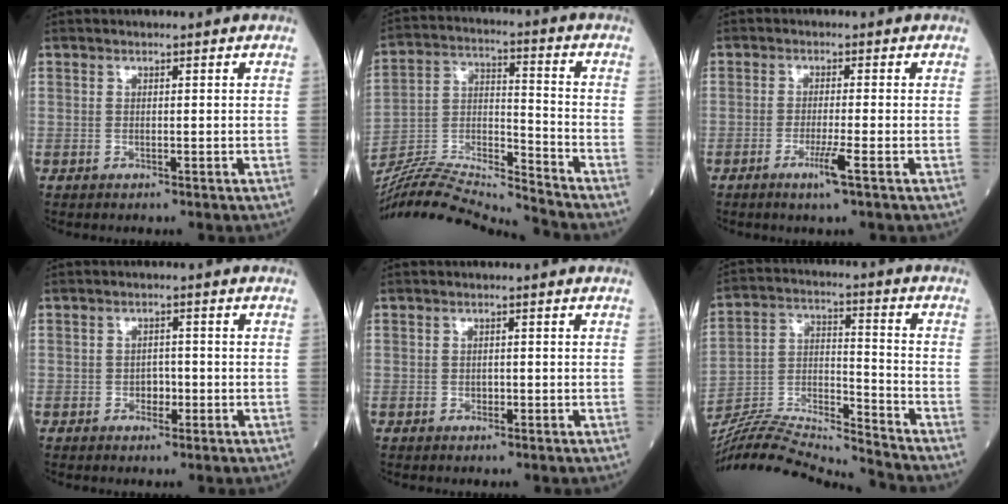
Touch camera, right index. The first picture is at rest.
{"total": 17.6, "force": [-16.9, -1.6, 4.5], "torque": [-0.083, 0.013, -0.302]}
{"total": 3.4, "force": [-1.7, -0.6, 2.9], "torque": [-0.056, -0.009, -0.035]}
{"total": 2.0, "force": [-0.7, 1.4, 1.3], "torque": [-0.013, 0.007, -0.010]}
{"total": 0.7, "force": [-0.2, 0.5, 0.4], "torque": [-0.004, 0.002, -0.004]}
{"total": 17.5, "force": [-16.8, -1.5, 4.5], "torque": [-0.084, 0.013, -0.297]}